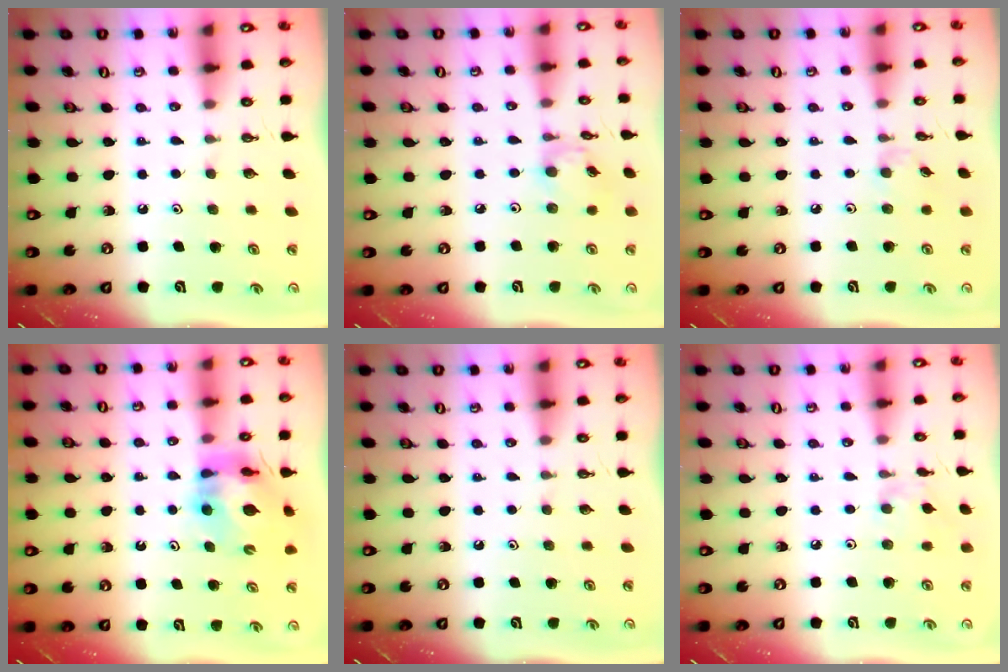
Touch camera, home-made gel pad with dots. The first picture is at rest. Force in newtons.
{"total": 6.9, "press": 6.9, "slide": 0.4}
{"total": 2.9, "press": 2.8, "slide": 0.5}
{"total": 12.3, "press": 12.2, "slide": 1.4}
{"total": 0.0}
{"total": 3.0, "press": 2.9, "slide": 0.6}